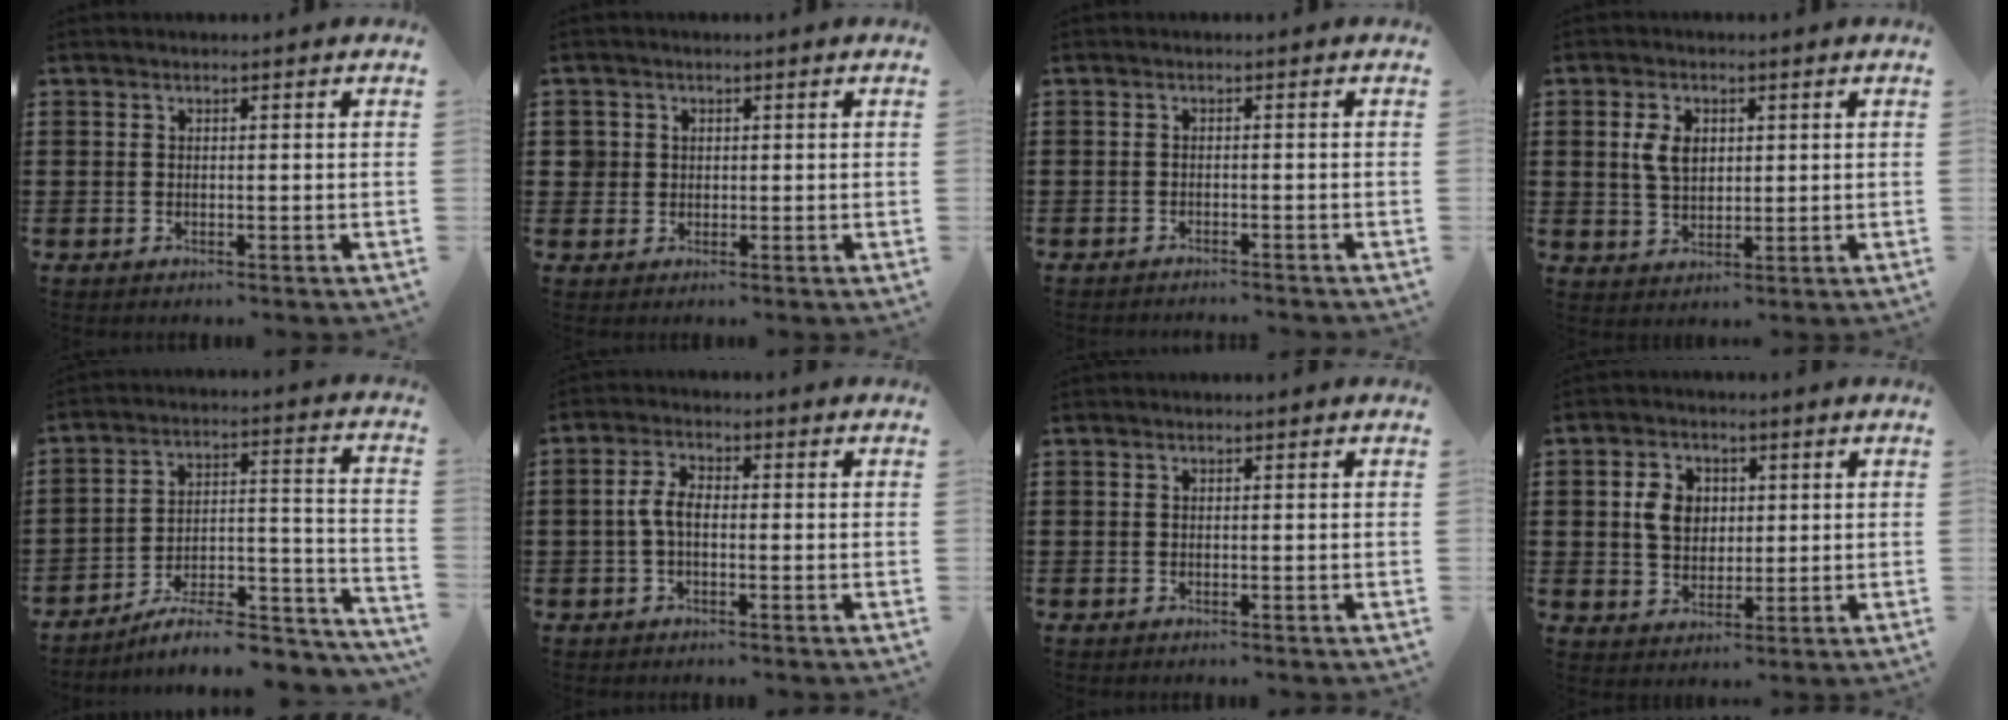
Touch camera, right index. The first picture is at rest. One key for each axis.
{"total": 2.2, "fx": 0.5, "fy": 2.1, "fz": 0.3, "tx": -0.015, "ty": 0.012, "tz": 0.008}
{"total": 1.2, "fx": -1.0, "fy": -0.7, "fz": 0.0, "tx": 0.003, "ty": 0.001, "tz": -0.018}
{"total": 4.5, "fx": 1.3, "fy": 2.5, "fz": 3.4, "tx": -0.078, "ty": 0.007, "tz": 0.022}
{"total": 8.4, "fx": -7.3, "fy": 1.3, "fz": 4.0, "tx": -0.050, "ty": 0.014, "tz": -0.136}
{"total": 3.5, "fx": -0.5, "fy": 1.3, "fz": 3.2, "tx": -0.076, "ty": -0.003, "tz": -0.015}
{"total": 0.0}
{"total": 5.3, "fx": 1.1, "fy": 3.9, "fz": 3.4, "tx": -0.073, "ty": 0.010, "tz": 0.015}